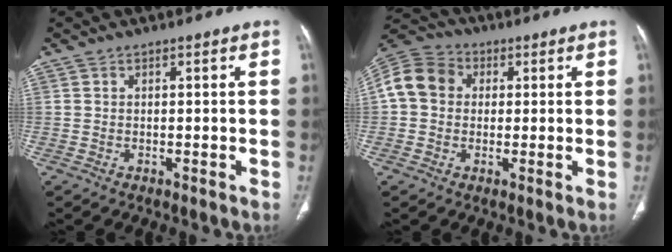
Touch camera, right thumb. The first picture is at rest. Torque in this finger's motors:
{"motor_torque": [1.00, 0.89, 0.27, -0.36, 0.06]}